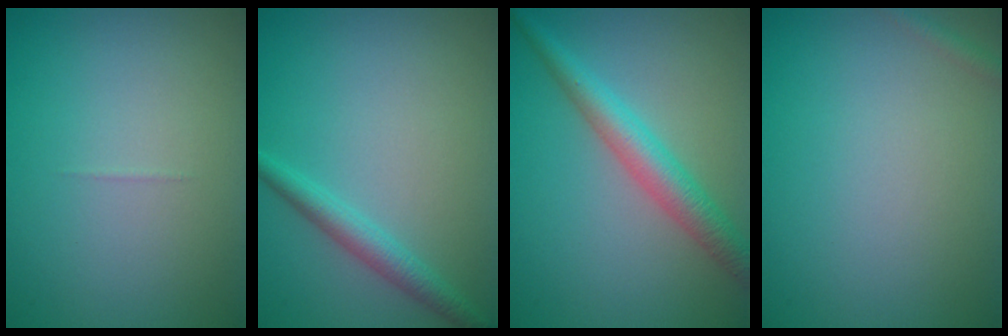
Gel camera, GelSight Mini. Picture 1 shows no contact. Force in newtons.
{"total": 2.3, "press": 2.3, "slide": 0.1}
{"total": 3.9, "press": 3.9, "slide": 0.1}
{"total": 0.8, "press": 0.8, "slide": 0.1}